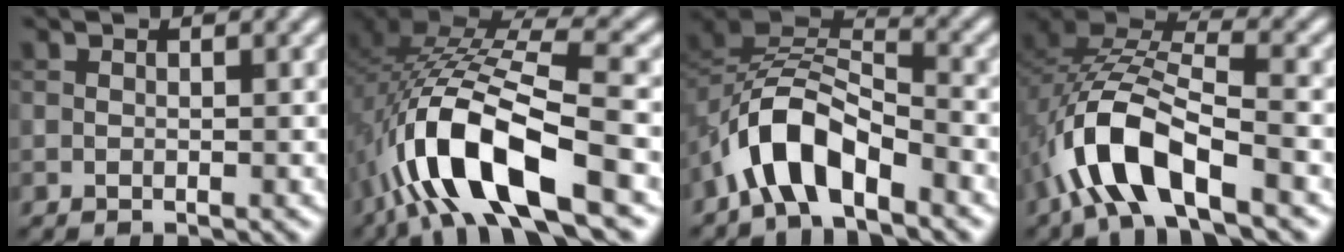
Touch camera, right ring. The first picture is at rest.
{"total": 12.6, "force": [-4.6, 5.0, 10.6], "torque": [-0.214, 0.008, -0.087]}
{"total": 6.5, "force": [-4.1, 2.7, 4.2], "torque": [-0.073, 0.007, -0.083]}
{"total": 9.1, "force": [-4.4, 3.7, 7.0], "torque": [-0.143, 0.010, -0.087]}